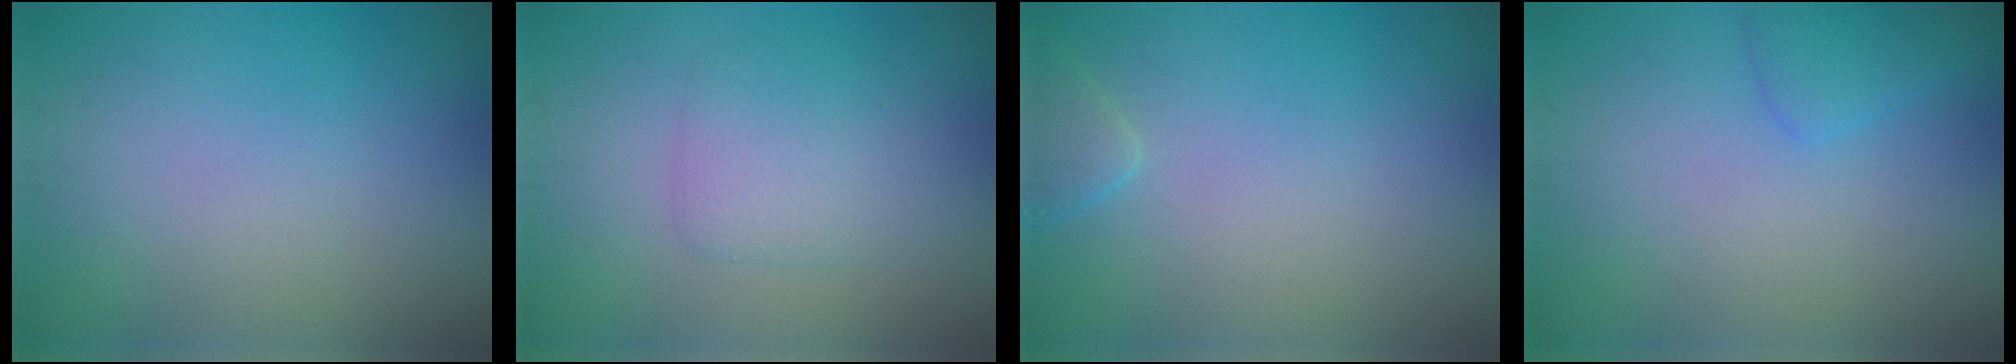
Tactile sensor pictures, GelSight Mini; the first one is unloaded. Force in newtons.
{"total": 3.0, "press": 3.0, "slide": 0.0}
{"total": 1.4, "press": 1.4, "slide": 0.2}
{"total": 1.6, "press": 1.6, "slide": 0.1}